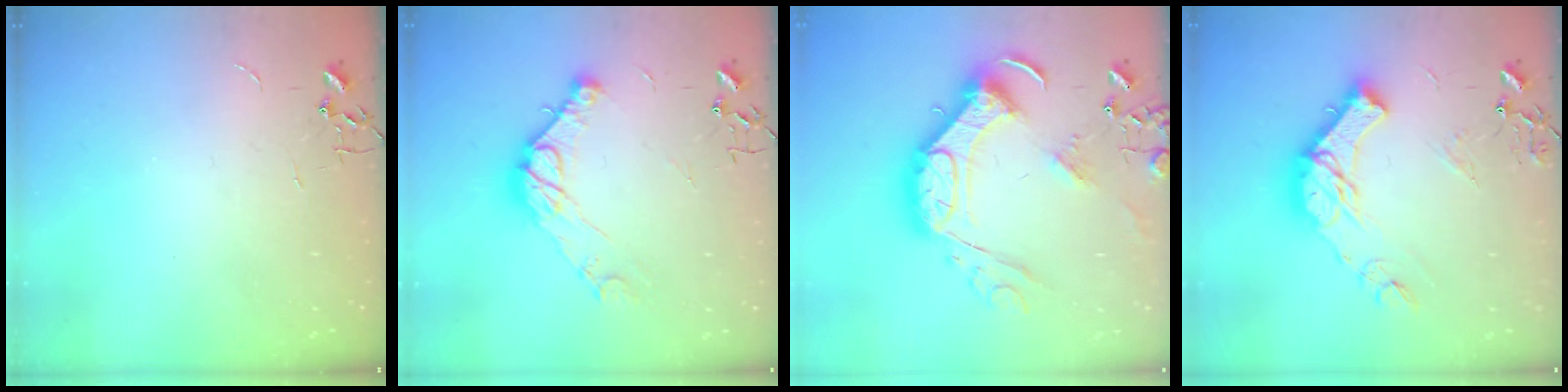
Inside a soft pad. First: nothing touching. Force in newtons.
{"total": 13.0, "press": 13.0, "slide": 0.8}
{"total": 20.4, "press": 20.4, "slide": 1.2}
{"total": 18.6, "press": 18.5, "slide": 1.5}